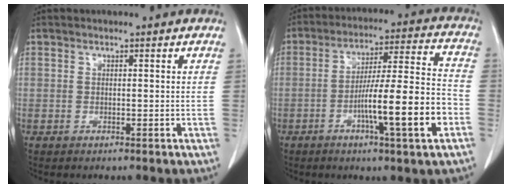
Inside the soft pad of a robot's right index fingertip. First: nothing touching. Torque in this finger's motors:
{"motor_torque": [1.59, -0.55, 0.59, 0.14]}